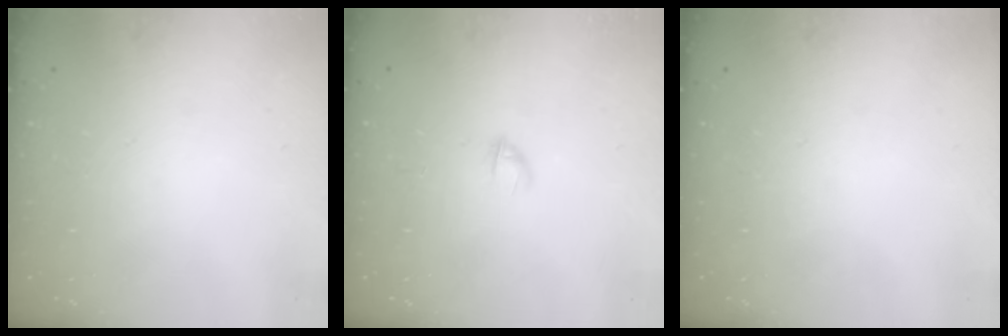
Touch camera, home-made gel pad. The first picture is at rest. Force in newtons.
{"total": 2.8, "press": 2.7, "slide": 0.8}
{"total": 0.0}